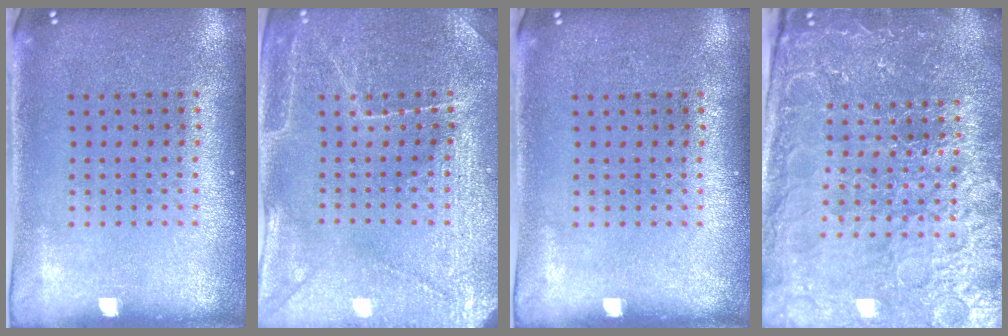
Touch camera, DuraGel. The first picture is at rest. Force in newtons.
{"total": 3.4, "press": 3.3, "slide": 0.5}
{"total": 0.0}
{"total": 5.2, "press": 4.8, "slide": 1.9}